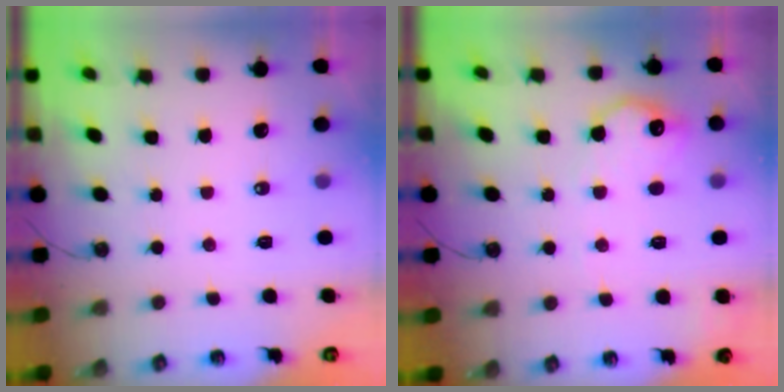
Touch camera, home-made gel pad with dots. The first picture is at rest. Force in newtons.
{"total": 13.7, "press": 13.7, "slide": 0.6}